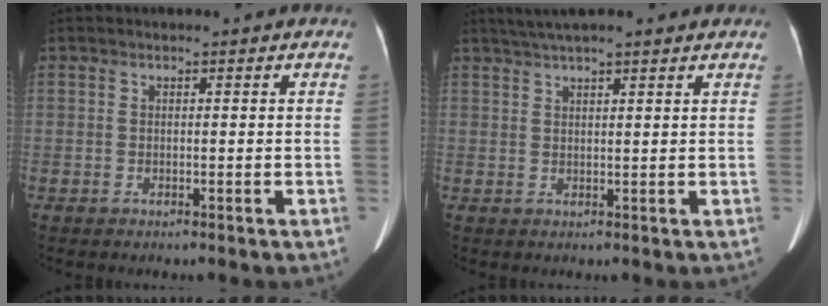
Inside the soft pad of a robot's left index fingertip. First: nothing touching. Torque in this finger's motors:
{"motor_torque": [0.34, -1.80, 0.39, 0.08]}